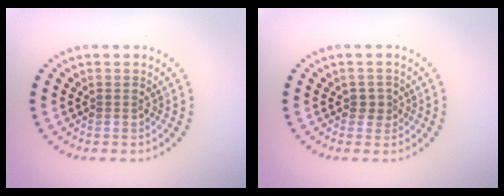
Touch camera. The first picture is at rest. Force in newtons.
{"total": 1.3, "press": 1.1, "slide": 0.7}